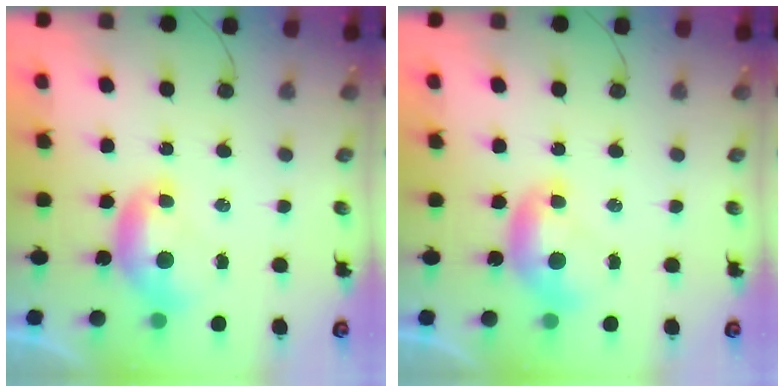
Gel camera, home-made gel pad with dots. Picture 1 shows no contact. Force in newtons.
{"total": 0.0}